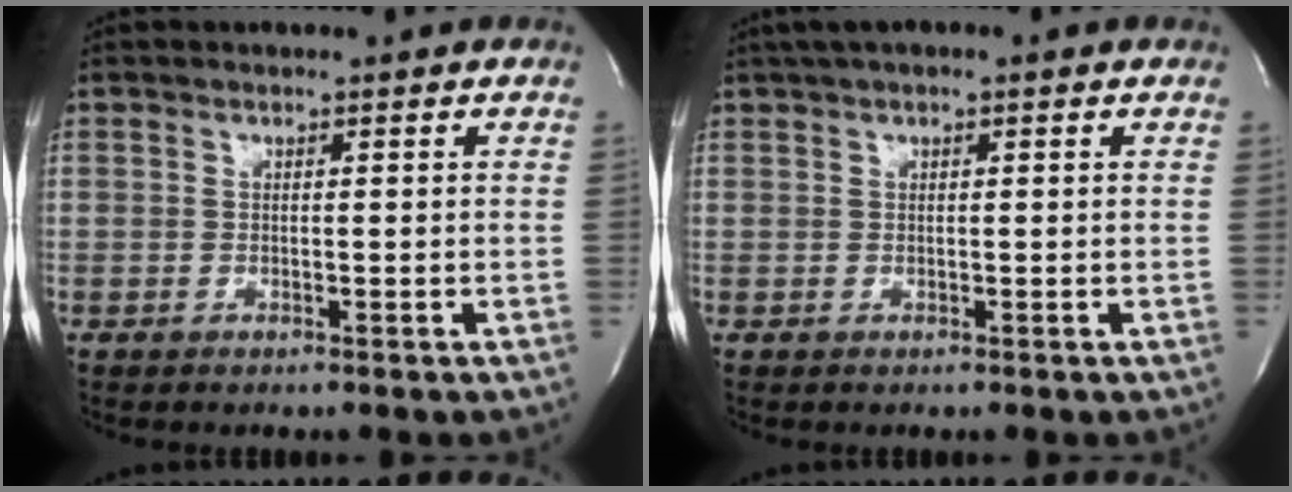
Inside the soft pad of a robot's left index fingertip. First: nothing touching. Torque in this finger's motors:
{"motor_torque": [-0.07, -0.18, 0.58, 0.07]}